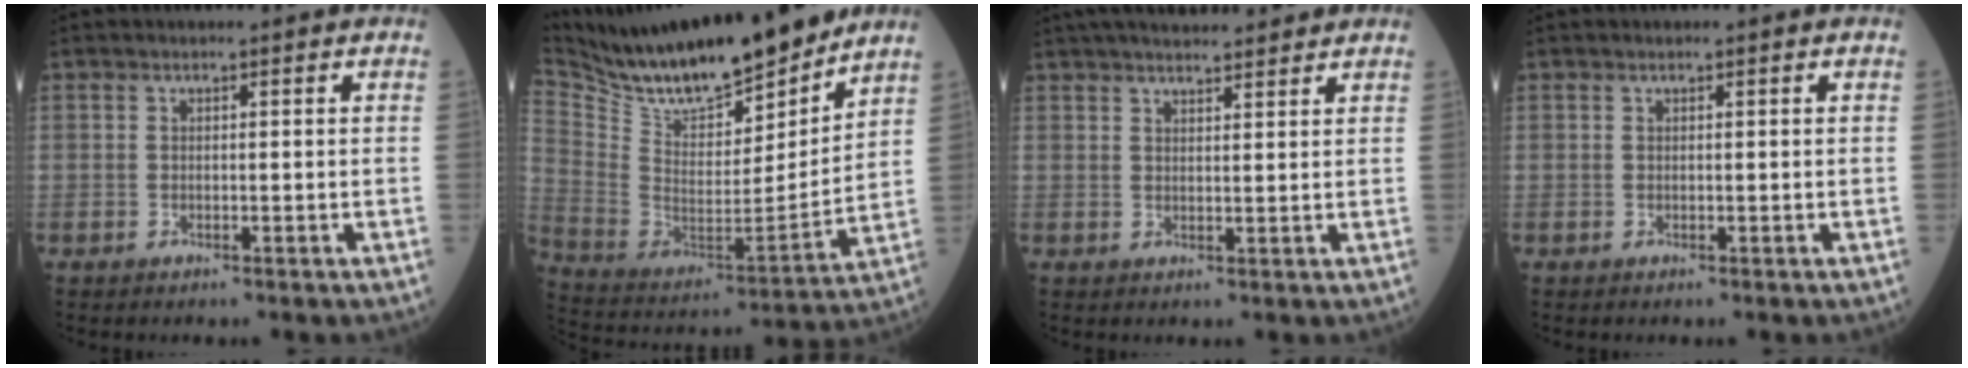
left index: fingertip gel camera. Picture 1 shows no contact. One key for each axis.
{"total": 20.5, "fx": 17.9, "fy": 3.8, "fz": 9.2, "tx": -0.179, "ty": -0.026, "tz": 0.312}
{"total": 12.5, "fx": 11.1, "fy": 2.3, "fz": 5.2, "tx": -0.075, "ty": 0.031, "tz": 0.161}
{"total": 0.0}